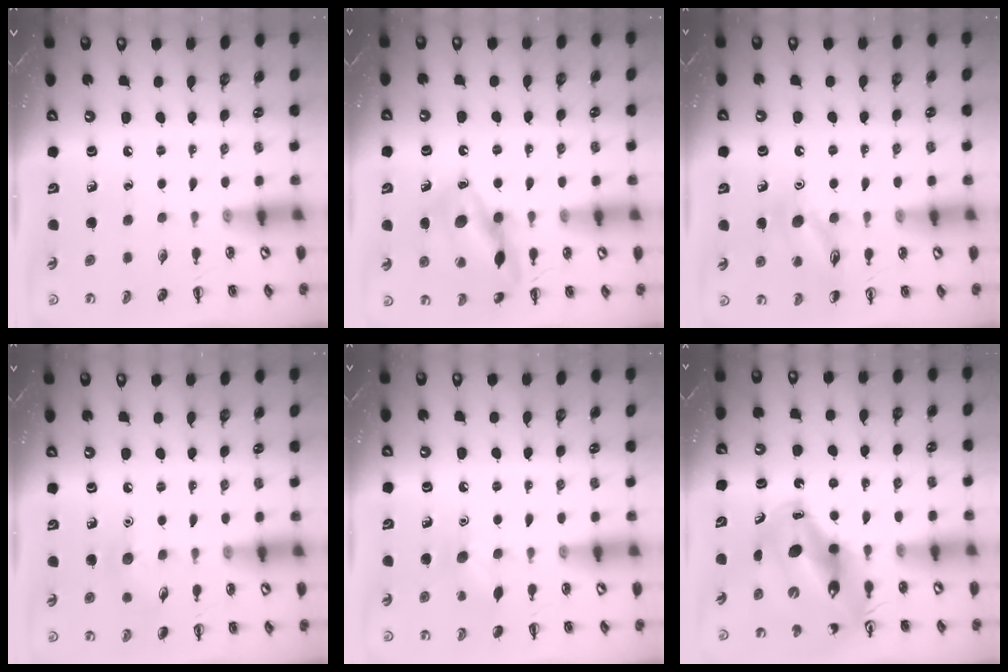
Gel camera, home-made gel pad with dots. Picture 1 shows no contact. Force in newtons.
{"total": 14.4, "press": 14.4, "slide": 0.7}
{"total": 12.0, "press": 12.0, "slide": 0.8}
{"total": 7.0, "press": 6.8, "slide": 1.8}
{"total": 7.8, "press": 7.6, "slide": 1.9}
{"total": 15.2, "press": 14.4, "slide": 4.7}